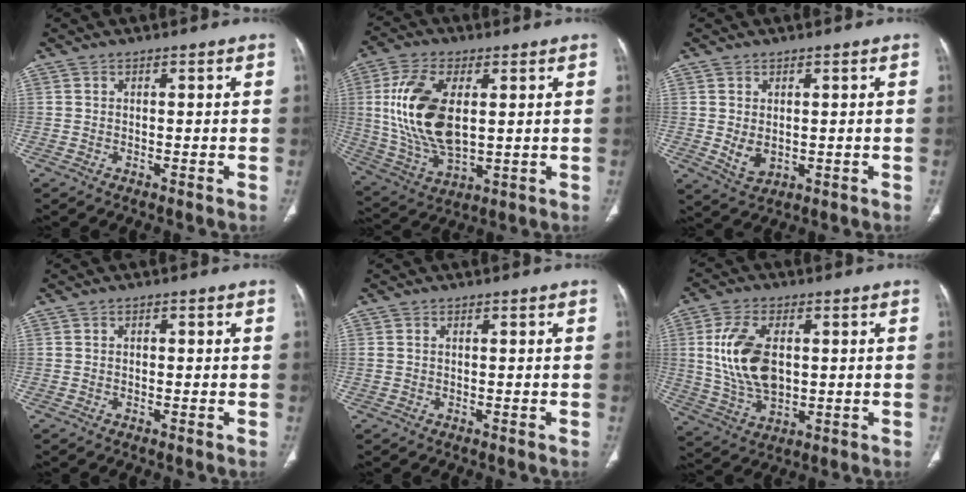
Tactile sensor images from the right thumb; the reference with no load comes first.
{"total": 17.3, "force": [2.6, 8.9, 14.6], "torque": [-0.295, -0.011, 0.058]}
{"total": 4.0, "force": [0.1, 2.8, 2.9], "torque": [-0.048, -0.010, 0.016]}
{"total": 0.6, "force": [0.1, 0.4, 0.5], "torque": [-0.010, 0.004, 0.002]}
{"total": 0.9, "force": [0.2, 0.6, 0.6], "torque": [-0.021, 0.007, 0.007]}
{"total": 13.4, "force": [1.7, 7.7, 10.8], "torque": [-0.212, -0.007, 0.040]}